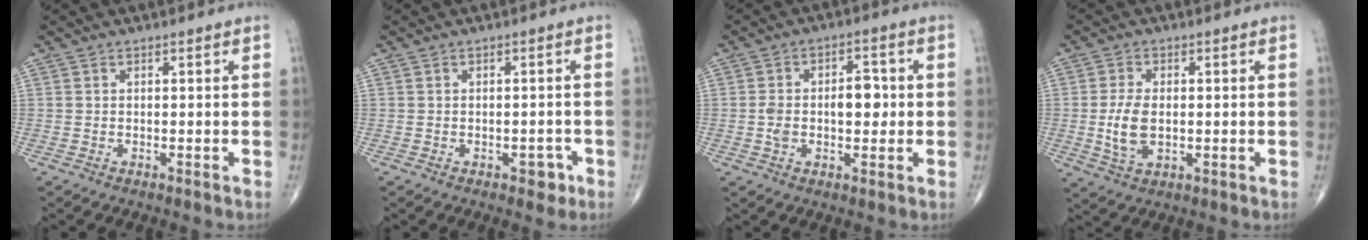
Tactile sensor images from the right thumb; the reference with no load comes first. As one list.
[{"total": 2.6, "force": [-1.3, 1.6, 1.7], "torque": [-0.007, 0.008, -0.014]}, {"total": 8.0, "force": [0.1, 4.6, 6.6], "torque": [-0.101, 0.019, 0.000]}, {"total": 6.8, "force": [-0.3, 3.9, 5.6], "torque": [-0.111, -0.006, -0.003]}]